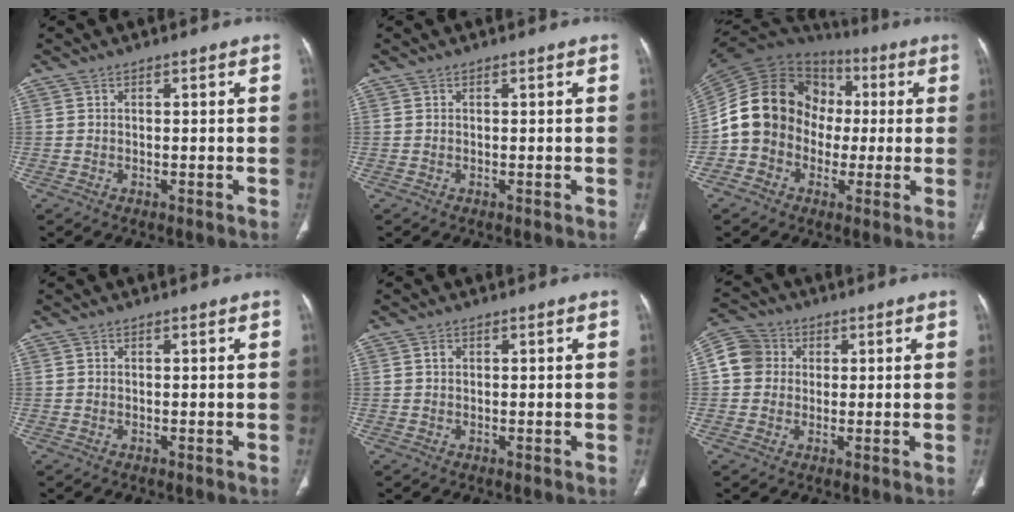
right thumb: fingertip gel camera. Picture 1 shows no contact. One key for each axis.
{"total": 0.0}
{"total": 17.1, "fx": -1.1, "fy": 14.8, "fz": 8.6, "tx": -0.133, "ty": 0.039, "tz": -0.024}
{"total": 0.0}
{"total": 1.0, "fx": 0.3, "fy": 0.7, "fz": 0.7, "tx": -0.010, "ty": 0.001, "tz": 0.006}
{"total": 7.3, "fx": 1.1, "fy": 6.7, "fz": 2.7, "tx": -0.036, "ty": 0.014, "tz": 0.013}